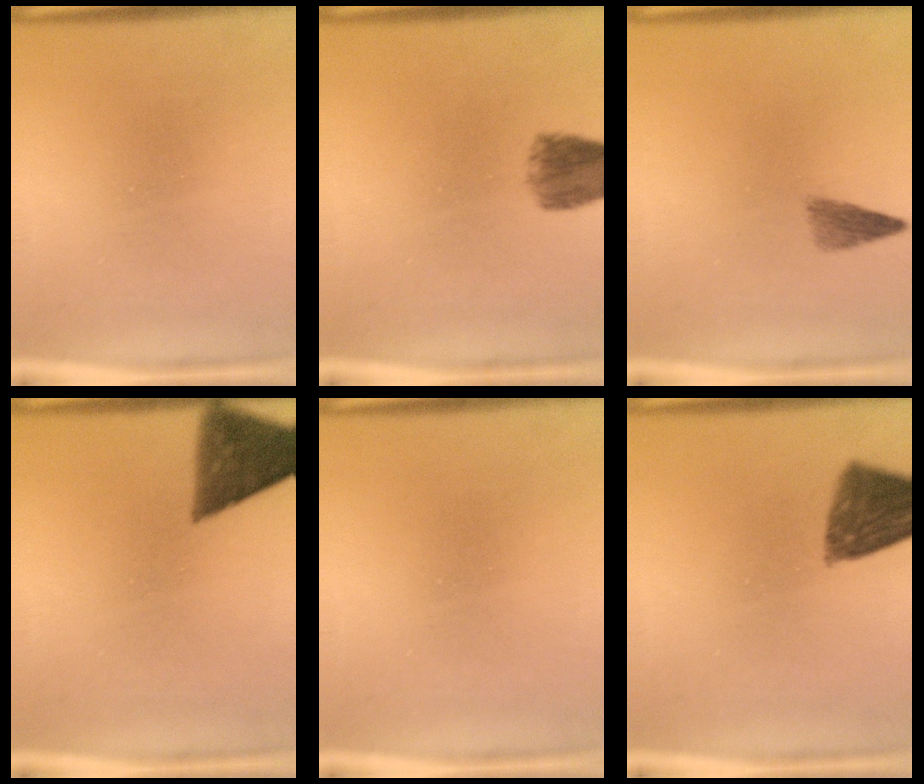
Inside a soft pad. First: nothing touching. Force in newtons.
{"total": 4.6}
{"total": 2.2}
{"total": 9.7}
{"total": 0.0}
{"total": 9.9}